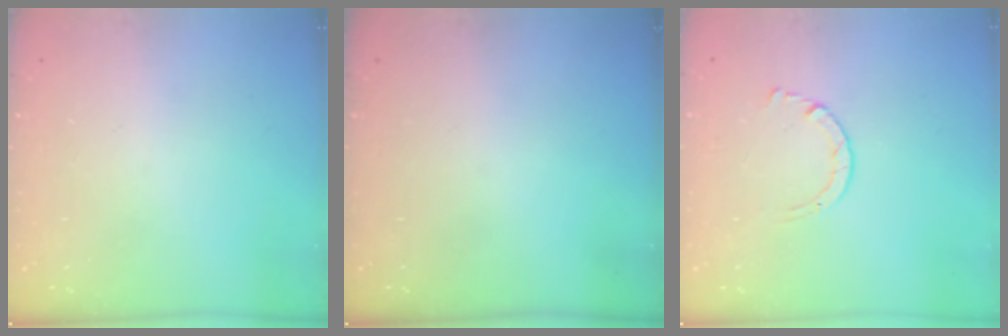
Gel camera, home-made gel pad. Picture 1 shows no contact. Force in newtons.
{"total": 0.0}
{"total": 2.7, "press": 2.7, "slide": 0.3}